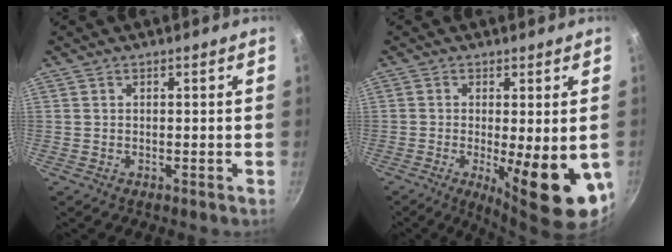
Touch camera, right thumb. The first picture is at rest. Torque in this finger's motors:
{"motor_torque": [0.00, 1.23, 0.85, 0.22, 0.33]}